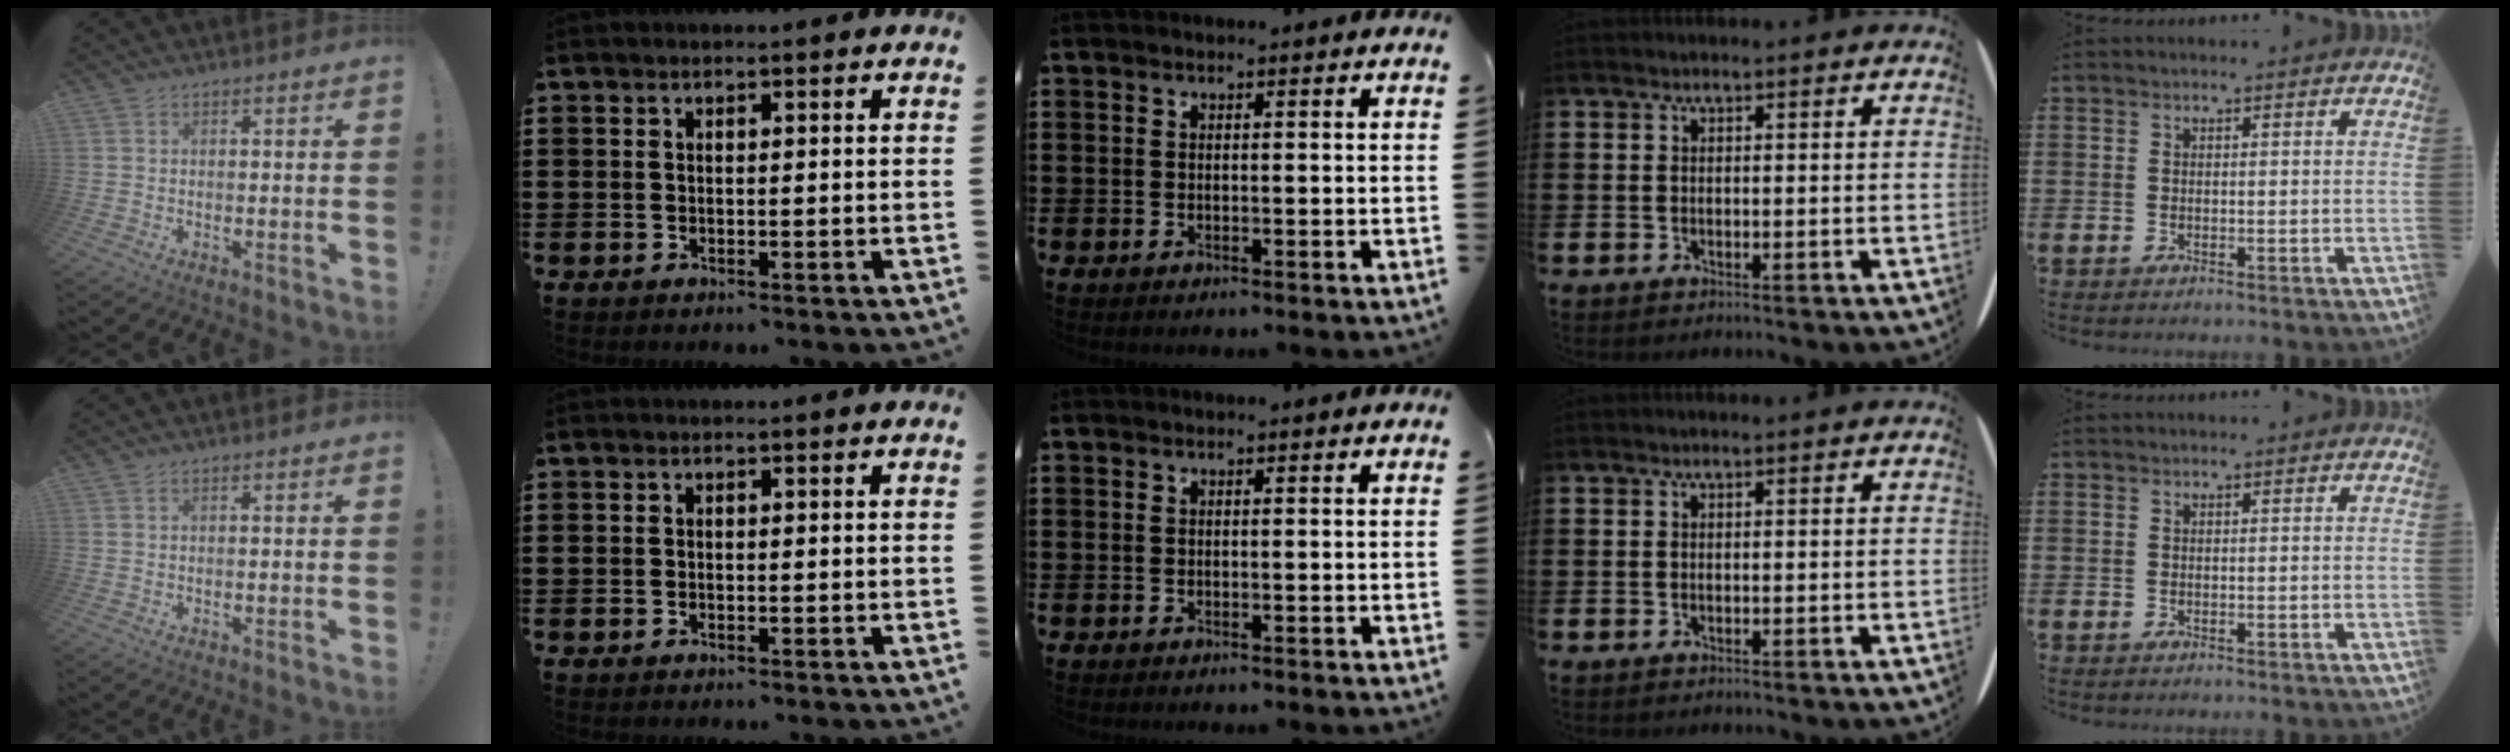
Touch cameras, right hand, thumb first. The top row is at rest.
{}